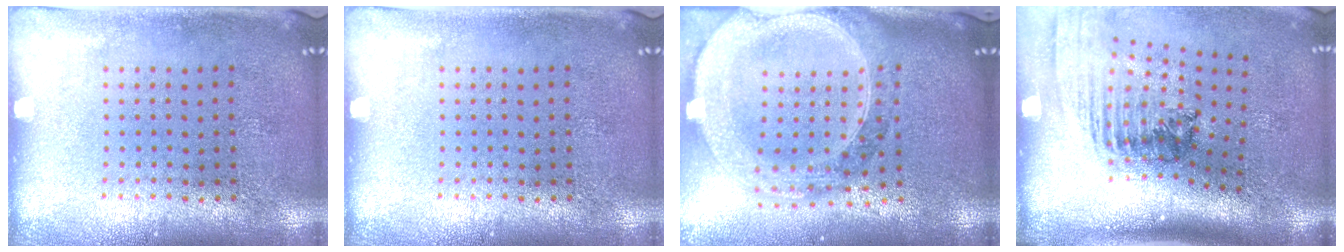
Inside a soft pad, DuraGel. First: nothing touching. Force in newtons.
{"total": 0.0}
{"total": 3.2, "press": 2.7, "slide": 1.8}
{"total": 2.0, "press": 1.4, "slide": 1.4}